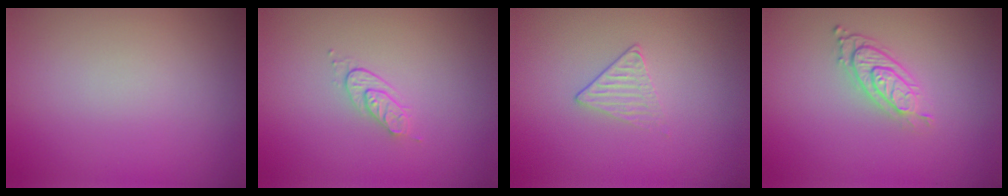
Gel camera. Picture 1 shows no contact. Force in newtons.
{"total": 1.5, "press": 0.8, "slide": 1.3}
{"total": 1.2, "press": 0.7, "slide": 1.0}
{"total": 3.2, "press": 2.2, "slide": 2.2}